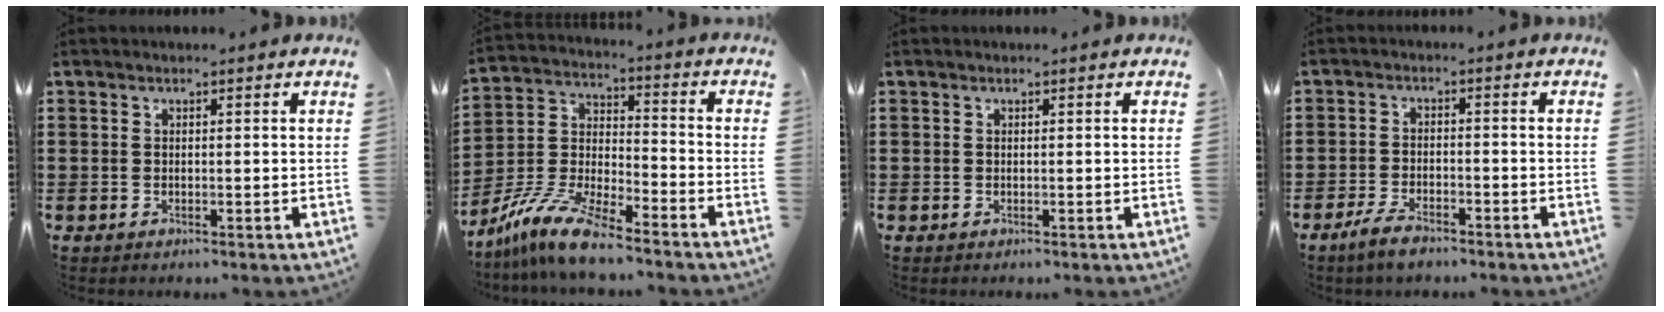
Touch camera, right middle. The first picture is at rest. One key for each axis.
{"total": 10.4, "fx": -9.0, "fy": 1.2, "fz": 5.1, "tx": -0.117, "ty": 0.010, "tz": -0.182}
{"total": 0.0}
{"total": 3.7, "fx": -2.8, "fy": 1.1, "fz": 2.1, "tx": -0.050, "ty": 0.002, "tz": -0.057}